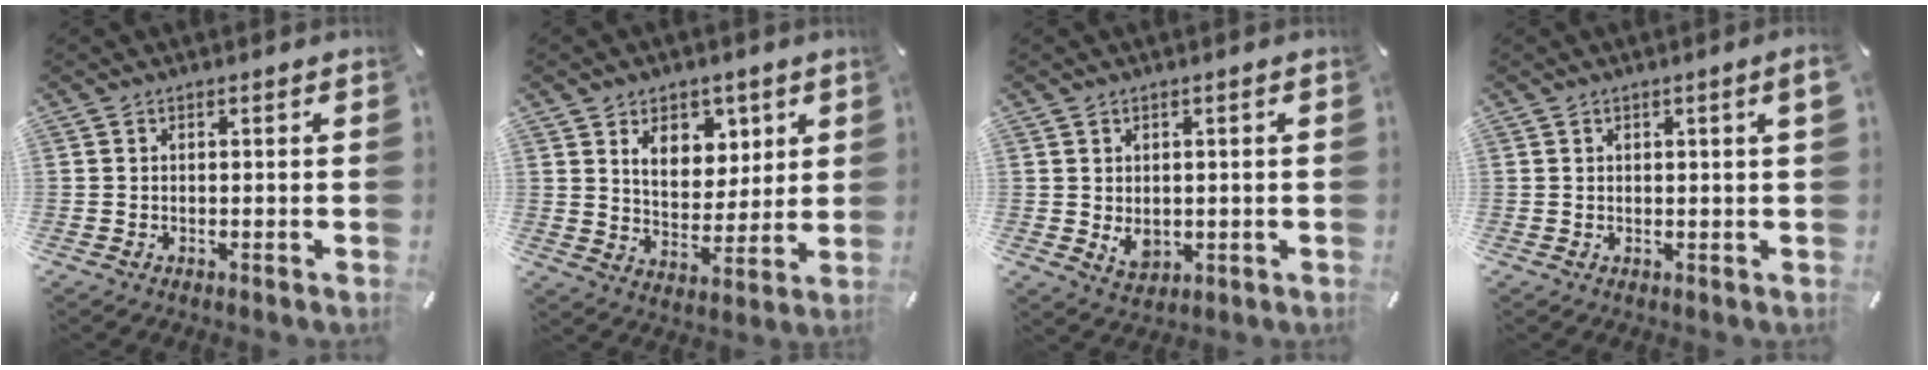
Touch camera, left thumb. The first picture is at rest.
{"total": 9.3, "force": [4.8, 6.9, 3.9], "torque": [-0.059, -0.023, 0.085]}
{"total": 4.5, "force": [-0.1, 3.6, 2.6], "torque": [-0.034, -0.003, 0.000]}
{"total": 1.9, "force": [0.7, 0.1, 1.8], "torque": [-0.035, 0.001, 0.010]}